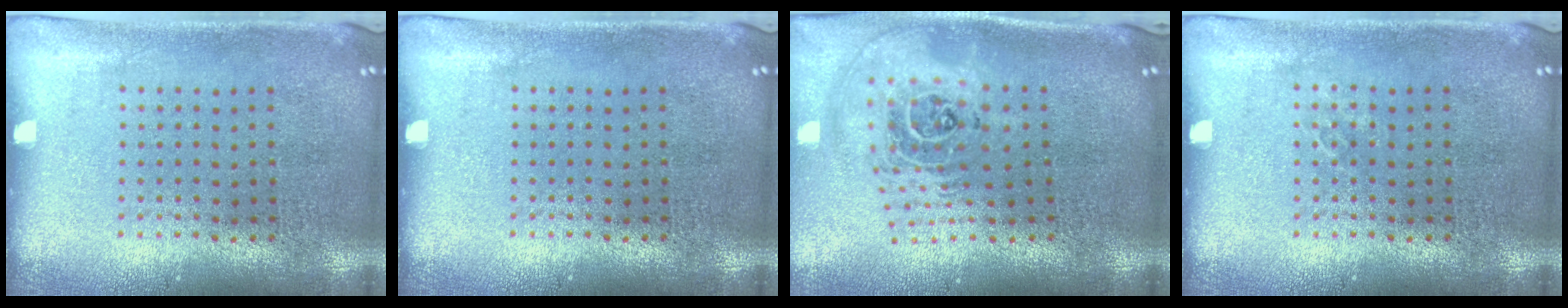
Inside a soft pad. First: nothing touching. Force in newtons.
{"total": 0.0}
{"total": 2.5, "press": 1.8, "slide": 1.6}
{"total": 0.6, "press": 0.6, "slide": 0.1}